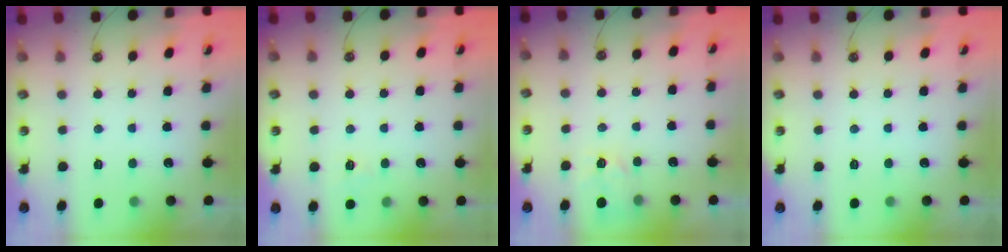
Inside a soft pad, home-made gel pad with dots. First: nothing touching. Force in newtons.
{"total": 2.9, "press": 2.9, "slide": 0.4}
{"total": 2.9, "press": 2.8, "slide": 0.4}
{"total": 0.0}